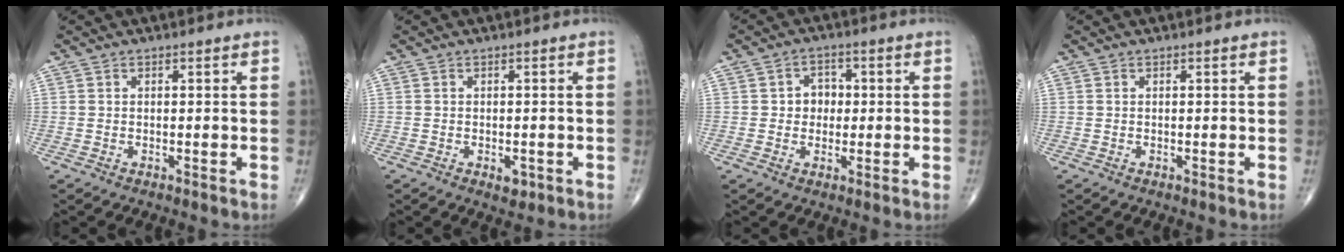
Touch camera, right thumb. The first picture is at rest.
{"total": 2.0, "force": [-0.8, 1.2, 1.5], "torque": [-0.012, 0.001, -0.008]}
{"total": 4.3, "force": [0.2, 3.6, 2.2], "torque": [-0.006, 0.007, -0.003]}
{"total": 0.0}